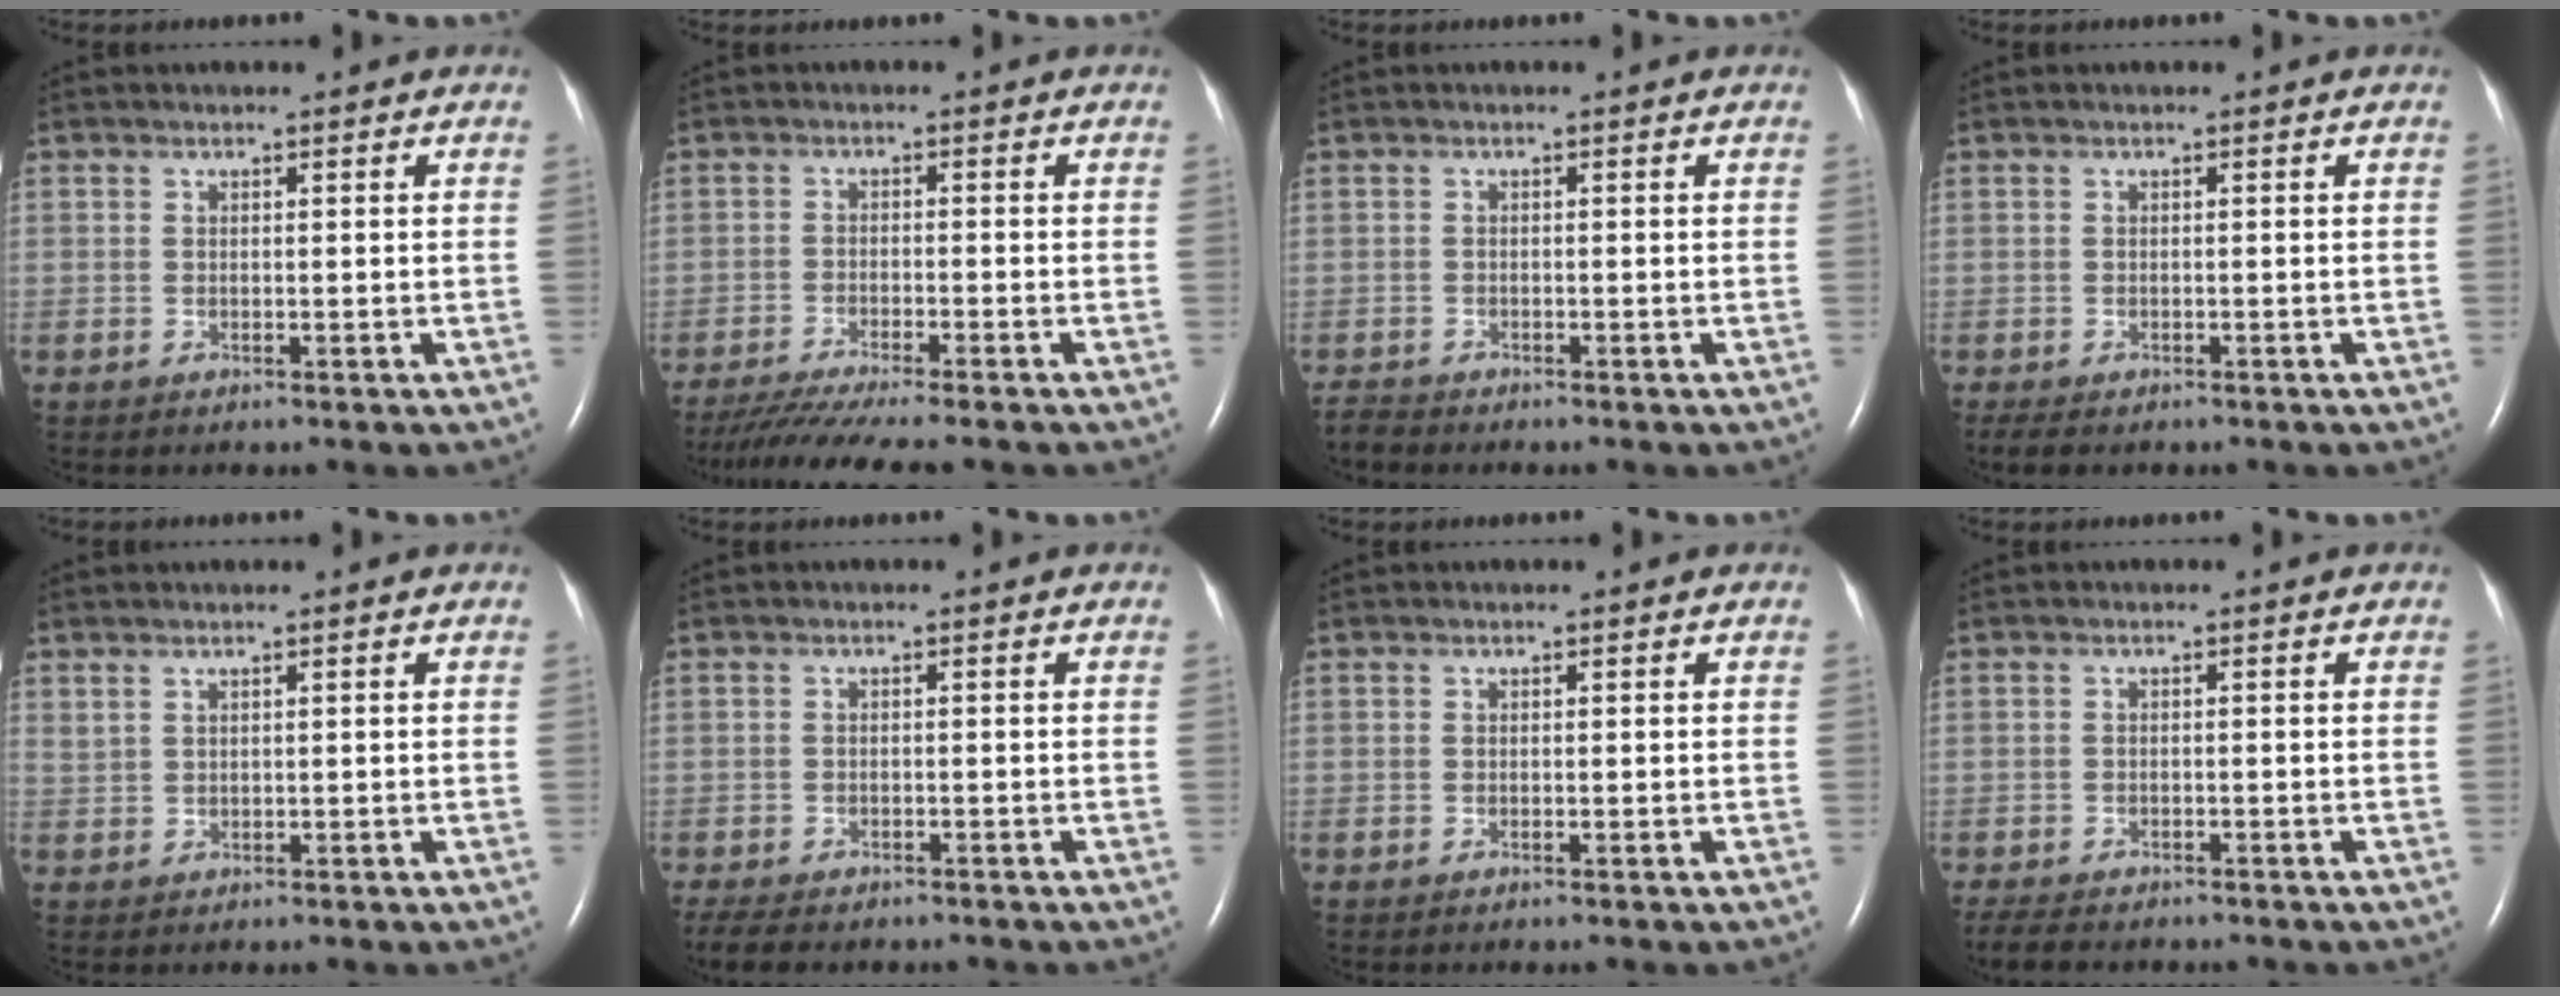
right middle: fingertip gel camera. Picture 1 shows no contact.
{"total": 9.9, "force": [-8.6, -0.5, 4.9], "torque": [-0.067, -0.026, -0.137]}
{"total": 1.5, "force": [-1.4, -0.1, -0.1], "torque": [-0.003, -0.009, -0.027]}
{"total": 3.0, "force": [-2.3, 1.1, 1.6], "torque": [-0.029, -0.009, -0.030]}
{"total": 1.1, "force": [0.9, 0.4, 0.4], "torque": [-0.006, 0.009, 0.023]}
{"total": 6.9, "force": [-5.7, 2.5, 3.1], "torque": [-0.054, -0.009, -0.080]}
{"total": 0.0}
{"total": 5.2, "force": [-4.4, 1.6, 2.4], "torque": [-0.043, -0.012, -0.063]}